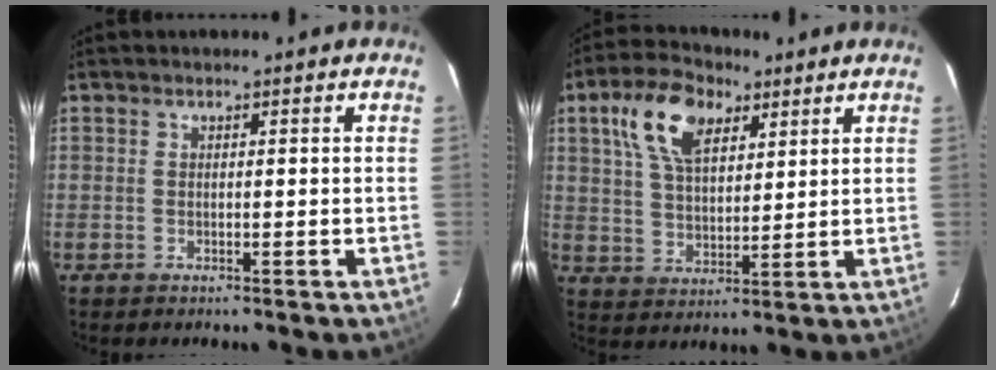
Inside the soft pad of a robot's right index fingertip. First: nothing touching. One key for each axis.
{"total": 11.8, "fx": 5.7, "fy": 6.2, "fz": 8.2, "tx": -0.160, "ty": 0.030, "tz": 0.104}